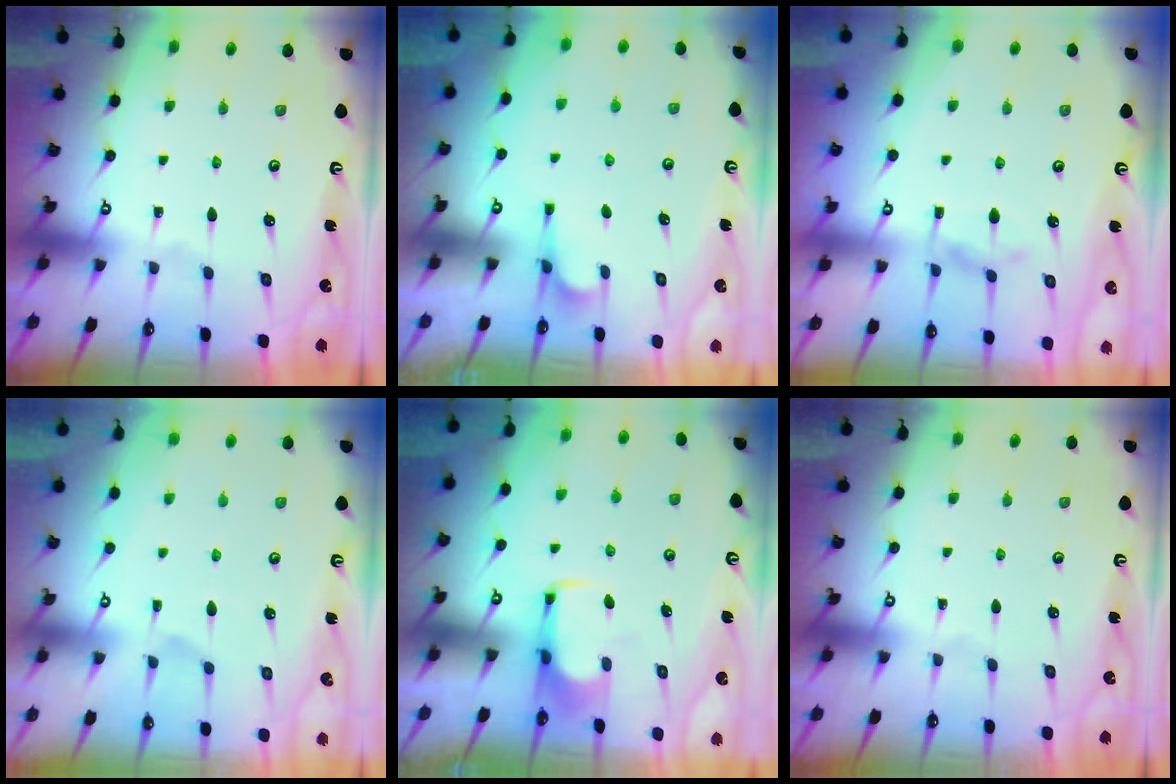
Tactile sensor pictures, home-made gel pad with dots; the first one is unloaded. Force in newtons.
{"total": 2.8, "press": 2.7, "slide": 0.8}
{"total": 2.9, "press": 2.6, "slide": 1.3}
{"total": 5.3, "press": 5.1, "slide": 1.2}
{"total": 2.1, "press": 2.1, "slide": 0.5}
{"total": 0.0}